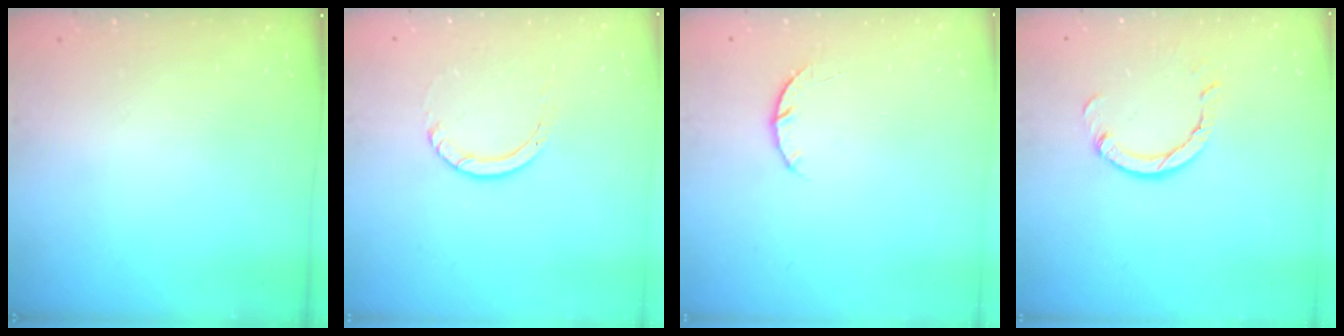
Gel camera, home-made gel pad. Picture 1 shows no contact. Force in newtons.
{"total": 3.5, "press": 3.5, "slide": 0.2}
{"total": 3.5, "press": 3.5, "slide": 0.6}
{"total": 3.4, "press": 3.4, "slide": 0.2}